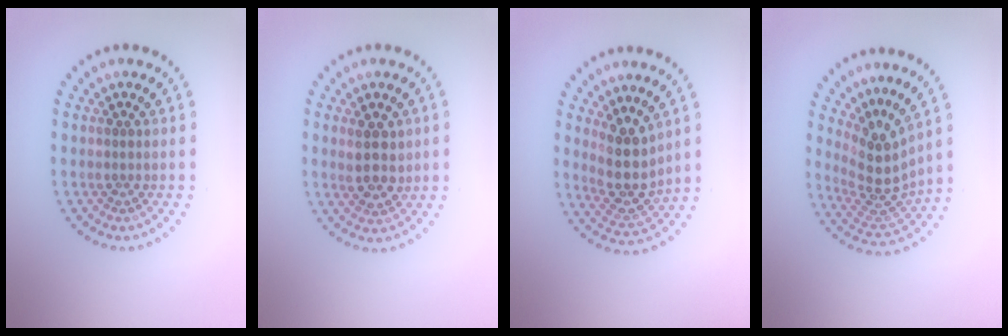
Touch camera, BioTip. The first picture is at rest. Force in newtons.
{"total": 3.0, "press": 2.9, "slide": 0.8}
{"total": 4.0, "press": 3.2, "slide": 2.3}
{"total": 4.2, "press": 2.9, "slide": 3.1}